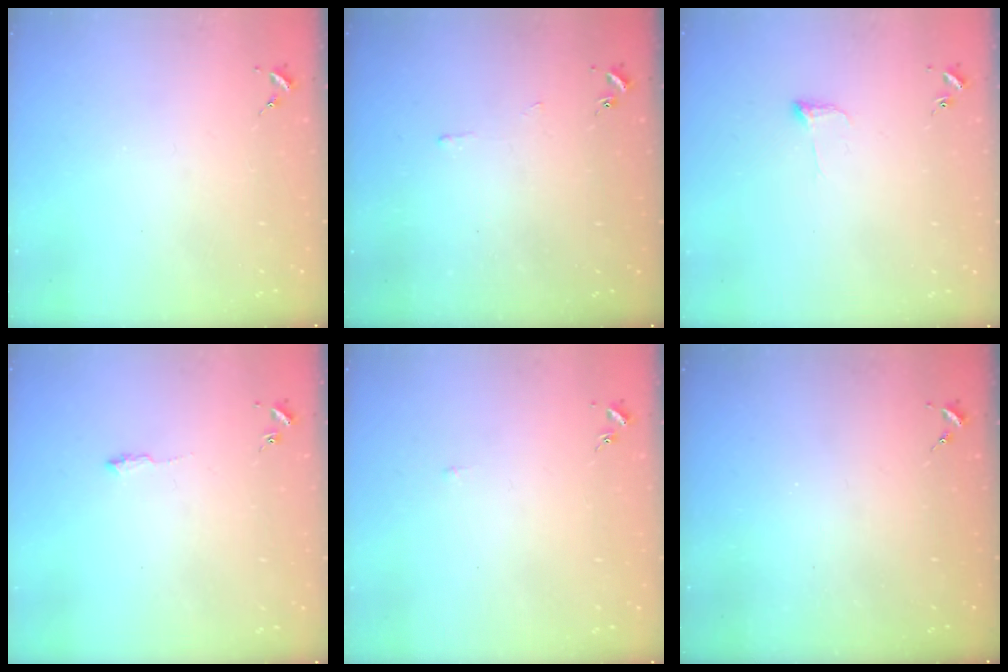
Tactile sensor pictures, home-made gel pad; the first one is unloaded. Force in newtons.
{"total": 2.5, "press": 2.5, "slide": 0.5}
{"total": 4.7, "press": 4.6, "slide": 0.6}
{"total": 4.6, "press": 4.5, "slide": 0.5}
{"total": 2.6, "press": 2.6, "slide": 0.3}
{"total": 0.0}